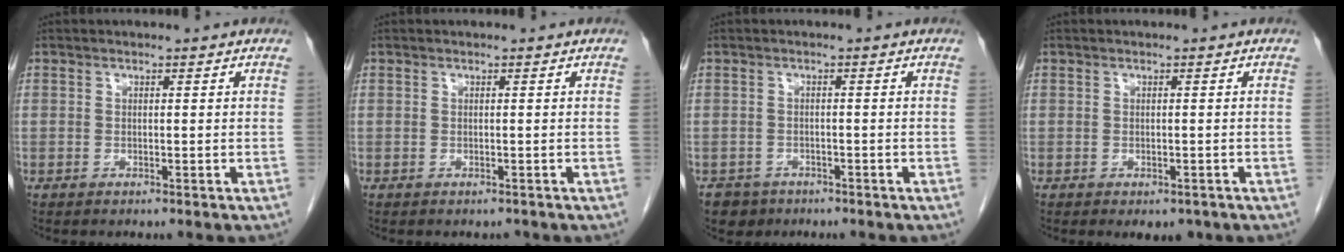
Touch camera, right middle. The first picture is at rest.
{"total": 0.6, "force": [-0.5, 0.3, 0.0], "torque": [-0.005, 0.000, -0.008]}
{"total": 3.3, "force": [-2.3, 2.4, 0.0], "torque": [-0.005, 0.005, -0.038]}
{"total": 2.6, "force": [-1.8, 1.5, 1.3], "torque": [-0.009, -0.002, -0.015]}